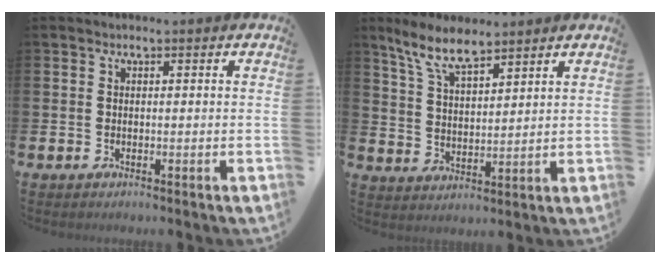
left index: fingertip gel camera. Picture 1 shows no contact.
{"total": 7.5, "force": [6.4, 1.9, 3.5], "torque": [-0.094, -0.013, 0.118]}